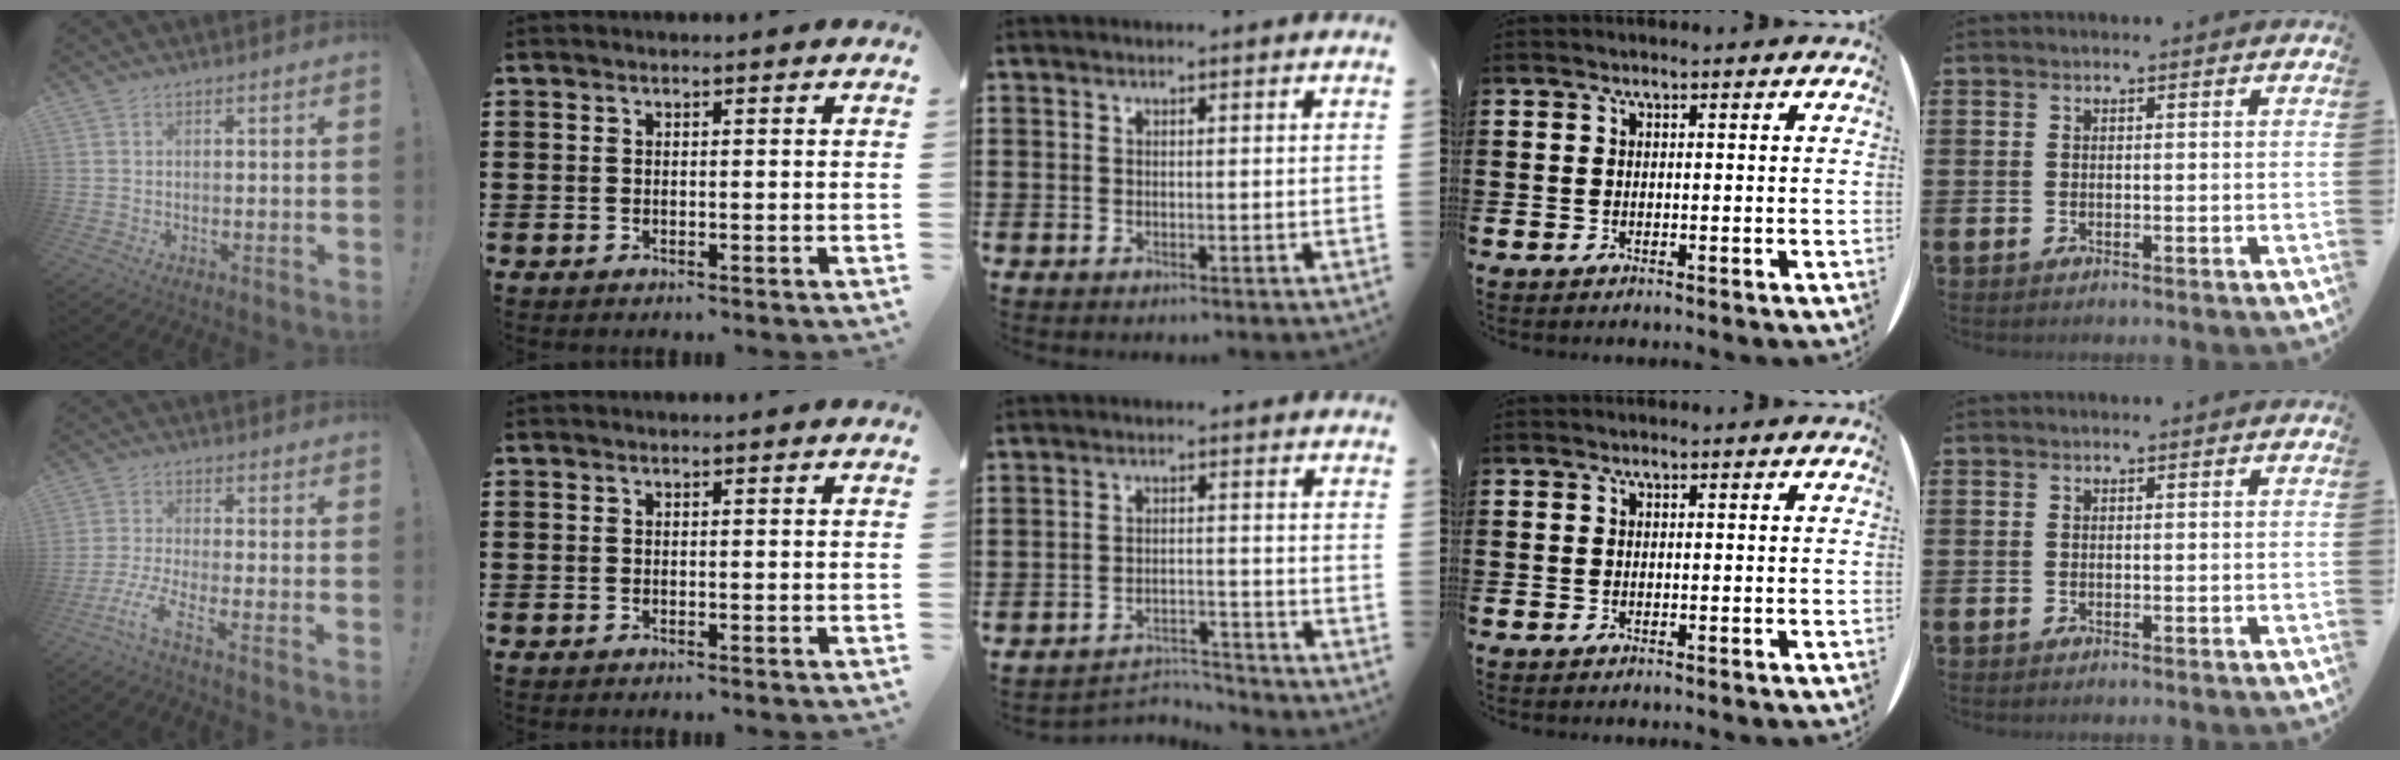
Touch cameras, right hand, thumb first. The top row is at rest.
{"thumb": {"total": 6.5, "force": [-3.9, 0.1, 5.2], "torque": [-0.127, -0.008, -0.076]}, "middle": {"total": 3.3, "force": [-3.3, 0.4, 0.4], "torque": [-0.012, 0.003, -0.070]}}